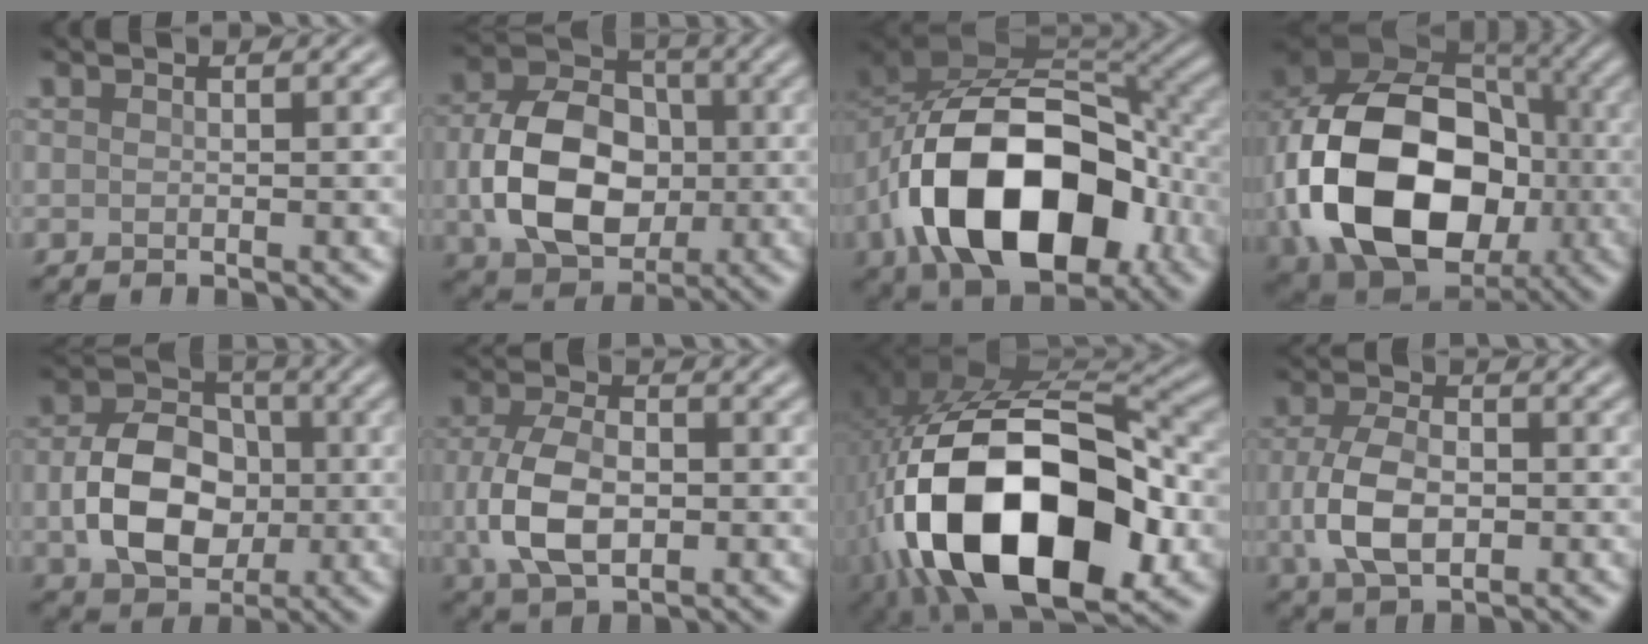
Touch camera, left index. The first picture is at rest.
{"total": 9.8, "force": [-0.8, 7.3, 6.6], "torque": [-0.135, -0.002, -0.014]}
{"total": 16.4, "force": [-5.5, 10.0, 11.8], "torque": [-0.186, -0.008, -0.101]}
{"total": 18.5, "force": [-2.9, 13.9, 11.9], "torque": [-0.255, -0.026, -0.041]}
{"total": 8.3, "force": [-0.6, 6.2, 5.5], "torque": [-0.108, -0.003, -0.010]}
{"total": 6.6, "force": [-0.8, 4.2, 5.0], "torque": [-0.111, -0.008, -0.014]}
{"total": 18.8, "force": [-5.6, 10.4, 14.7], "torque": [-0.278, -0.030, -0.082]}
{"total": 5.8, "force": [-0.8, 3.7, 4.4], "torque": [-0.099, -0.006, -0.014]}